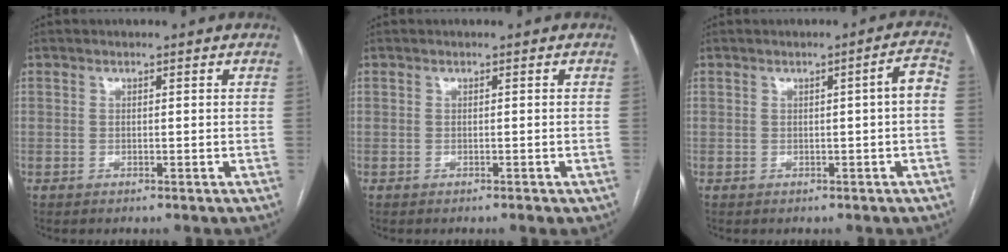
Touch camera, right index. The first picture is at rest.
{"total": 0.9, "force": [-0.6, 0.2, 0.6], "torque": [-0.010, -0.001, -0.005]}
{"total": 2.2, "force": [-0.1, 0.1, 2.2], "torque": [-0.025, 0.005, -0.001]}